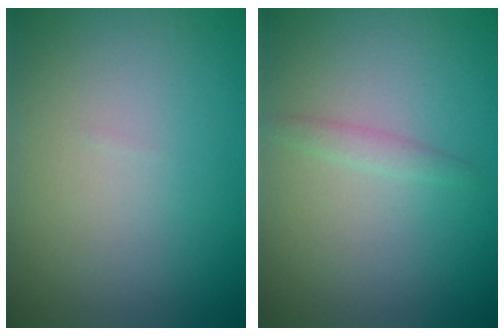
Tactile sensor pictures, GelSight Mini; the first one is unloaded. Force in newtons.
{"total": 0.5, "press": 0.5, "slide": 0.1}